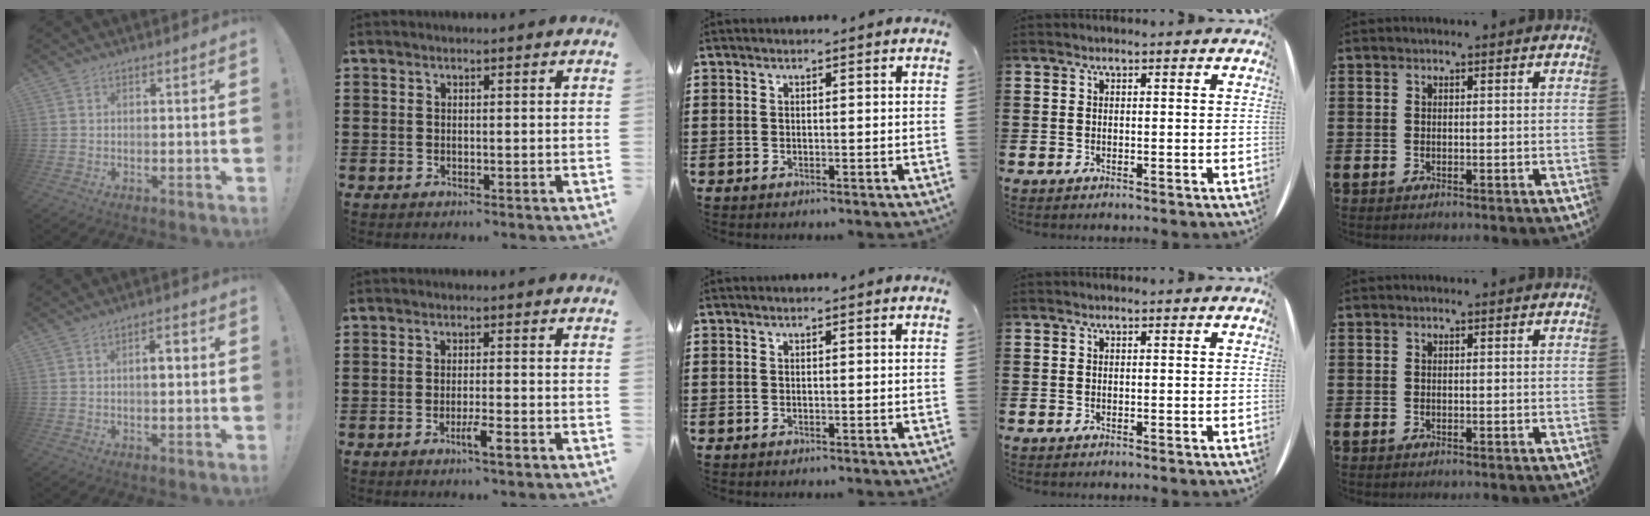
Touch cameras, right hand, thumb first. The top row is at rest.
{"thumb": {"total": 3.4, "force": [0.1, 1.4, 3.1], "torque": [-0.046, 0.008, -0.005]}, "index": {"total": 3.4, "force": [-2.1, 0.2, 2.7], "torque": [-0.049, -0.005, -0.037]}}